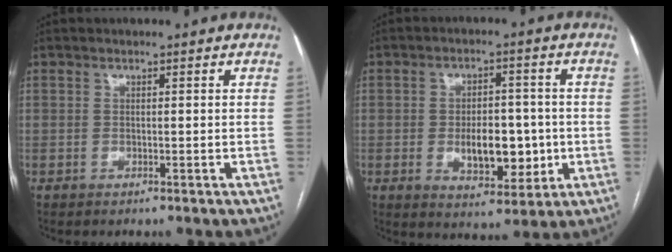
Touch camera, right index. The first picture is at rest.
{"total": 8.8, "force": [-1.3, 4.4, 7.5], "torque": [-0.115, 0.003, -0.012]}